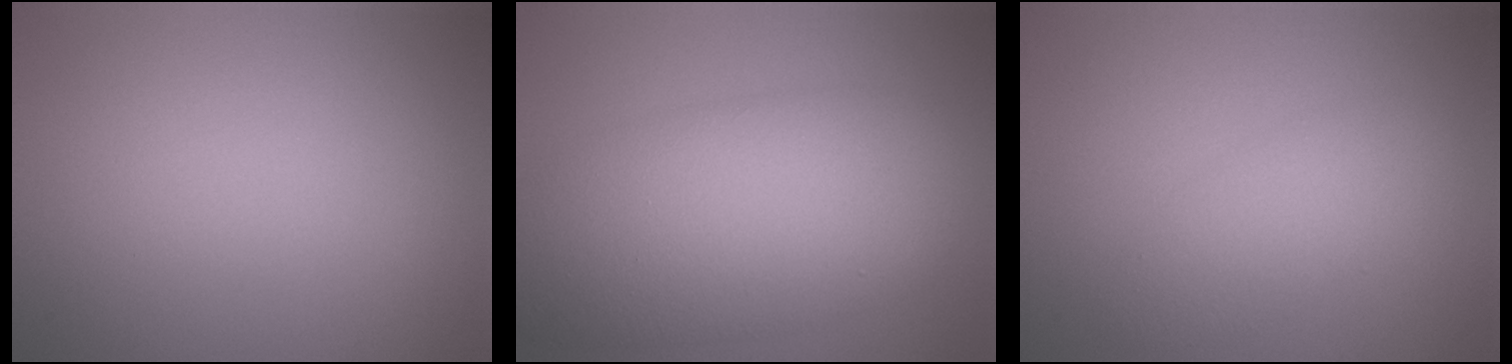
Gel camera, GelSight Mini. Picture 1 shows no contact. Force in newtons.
{"total": 10.1, "press": 10.1, "slide": 0.5}
{"total": 2.8, "press": 2.8, "slide": 0.1}